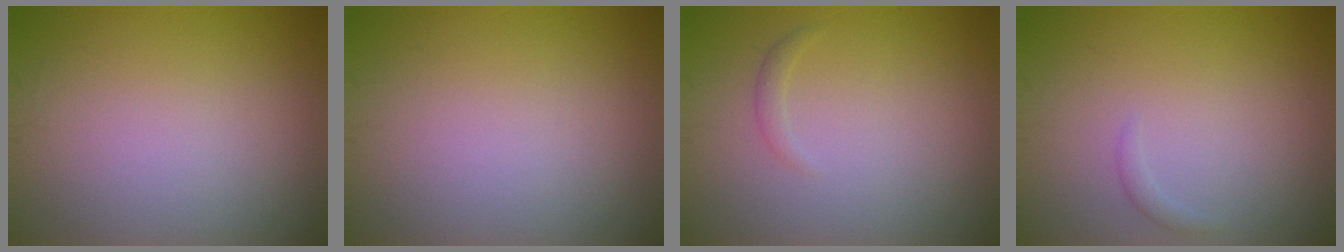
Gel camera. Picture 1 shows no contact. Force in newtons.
{"total": 0.0}
{"total": 0.7, "press": 0.7, "slide": 0.0}
{"total": 0.7, "press": 0.7, "slide": 0.1}